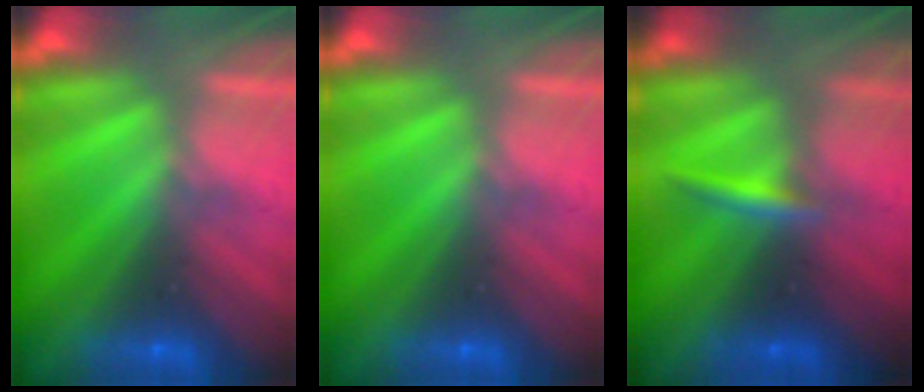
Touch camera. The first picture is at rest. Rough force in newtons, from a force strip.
{"total": 0.0}
{"total": 2.3}